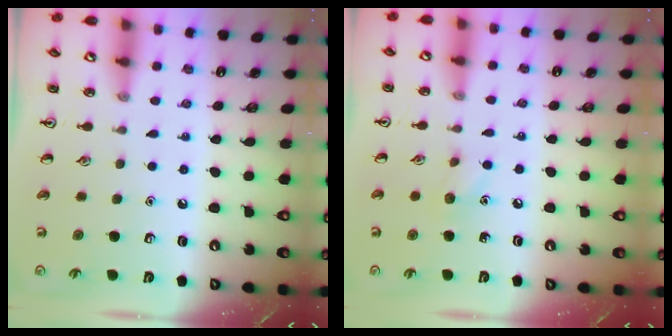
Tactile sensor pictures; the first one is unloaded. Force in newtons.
{"total": 6.1, "press": 5.8, "slide": 1.9}